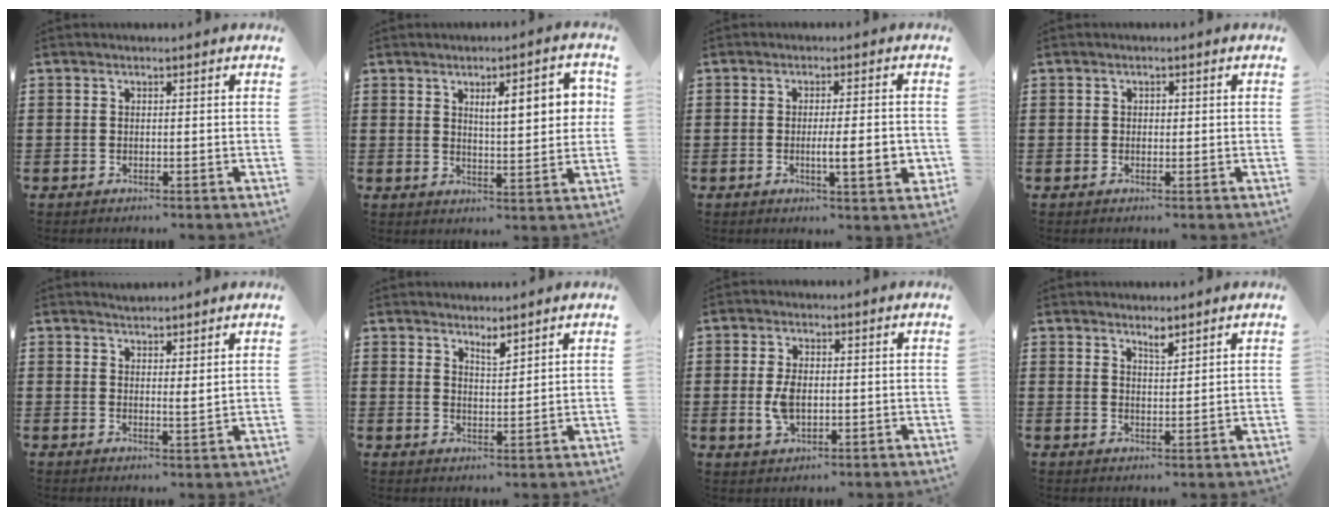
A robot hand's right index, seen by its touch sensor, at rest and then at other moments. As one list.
[{"total": 7.4, "force": [2.5, 2.2, 6.6], "torque": [-0.098, -0.005, 0.033]}, {"total": 5.8, "force": [-1.0, 0.9, 5.6], "torque": [-0.083, -0.007, -0.018]}, {"total": 0.6, "force": [0.0, 0.5, 0.3], "torque": [-0.008, 0.002, 0.000]}, {"total": 2.1, "force": [2.0, 0.1, 0.3], "torque": [-0.011, 0.002, 0.040]}, {"total": 2.3, "force": [2.2, 0.3, 0.6], "torque": [-0.007, -0.002, 0.039]}, {"total": 4.3, "force": [-0.3, 2.3, 3.6], "torque": [-0.077, 0.002, -0.007]}, {"total": 2.1, "force": [1.9, 0.3, 0.9], "torque": [-0.011, -0.001, 0.033]}]